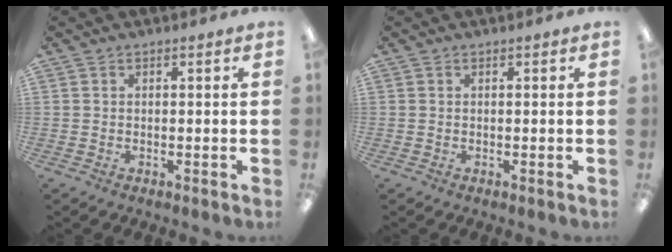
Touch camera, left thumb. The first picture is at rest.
{"total": 0.0}